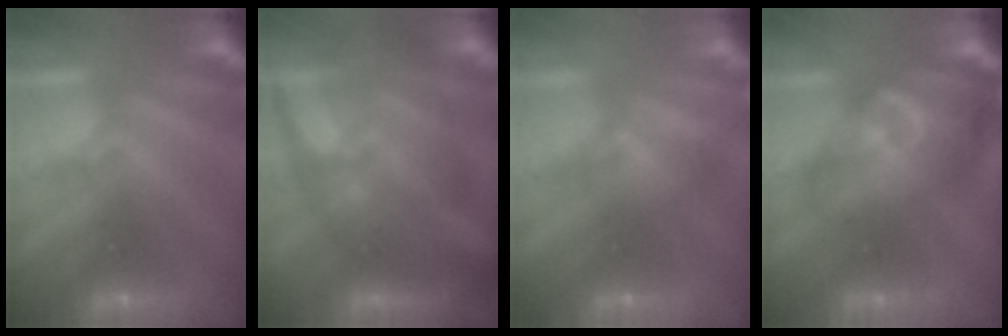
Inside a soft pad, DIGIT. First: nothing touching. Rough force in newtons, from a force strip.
{"total": 11.2}
{"total": 1.3}
{"total": 3.7}